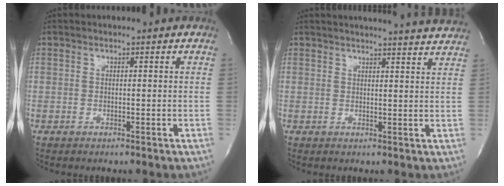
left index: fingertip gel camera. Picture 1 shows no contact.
{"total": 12.3, "force": [11.8, -0.4, 3.5], "torque": [-0.048, -0.026, 0.127]}